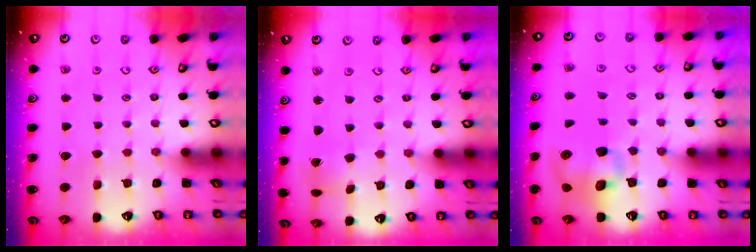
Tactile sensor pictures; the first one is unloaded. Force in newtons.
{"total": 1.4, "press": 1.4, "slide": 0.3}
{"total": 9.9, "press": 9.8, "slide": 1.9}